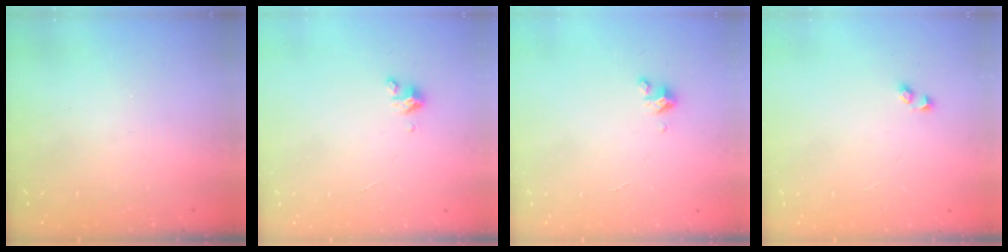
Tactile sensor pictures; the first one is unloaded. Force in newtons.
{"total": 1.7, "press": 1.7, "slide": 0.3}
{"total": 1.7, "press": 1.7, "slide": 0.3}
{"total": 2.1, "press": 1.7, "slide": 1.2}